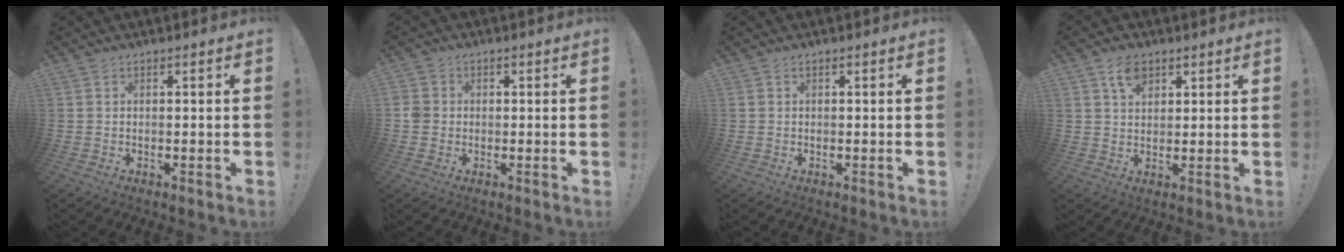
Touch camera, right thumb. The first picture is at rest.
{"total": 3.3, "force": [-0.4, 3.1, 1.3], "torque": [-0.023, 0.003, -0.008]}
{"total": 0.0}
{"total": 5.8, "force": [3.3, 3.5, 3.3], "torque": [-0.050, -0.008, 0.059]}